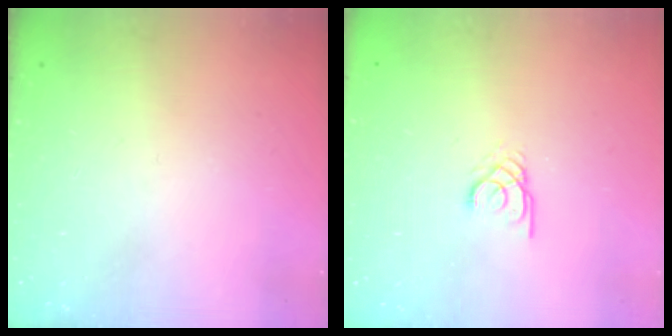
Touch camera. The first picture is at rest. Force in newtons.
{"total": 1.8, "press": 1.8, "slide": 0.2}